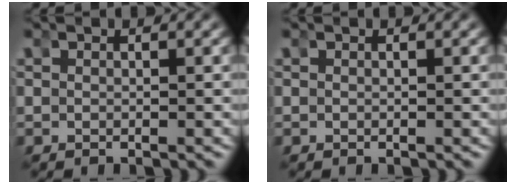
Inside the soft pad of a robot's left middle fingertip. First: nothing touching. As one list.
[{"total": 0.0}]